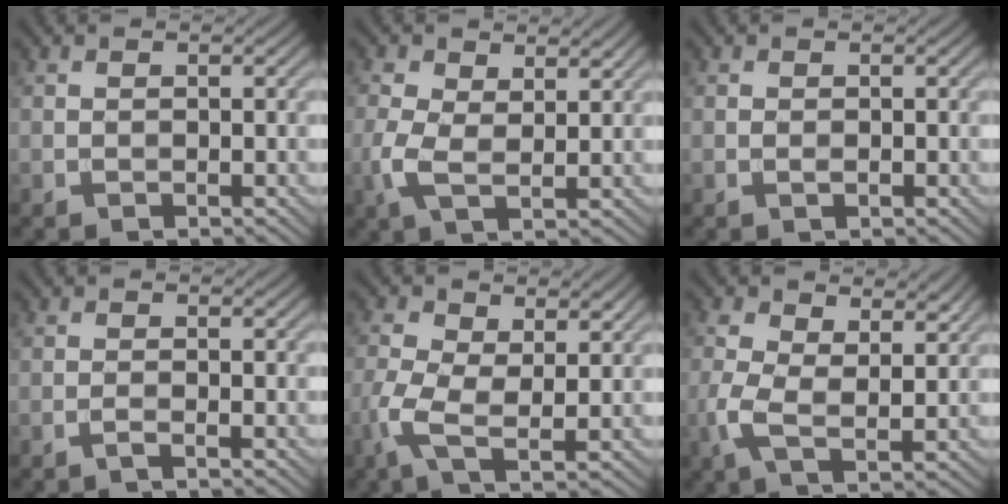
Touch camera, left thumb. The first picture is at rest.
{"total": 5.5, "force": [1.2, 3.2, 4.3], "torque": [-0.113, 0.000, 0.017]}
{"total": 0.7, "force": [-0.2, 0.4, 0.5], "torque": [-0.011, 0.000, -0.003]}
{"total": 1.0, "force": [-0.6, 0.0, 0.7], "torque": [-0.013, 0.004, -0.017]}
{"total": 5.9, "force": [-0.4, 2.8, 5.1], "torque": [-0.134, -0.001, -0.012]}
{"total": 7.0, "force": [1.6, 3.9, 5.6], "torque": [-0.137, -0.004, 0.022]}